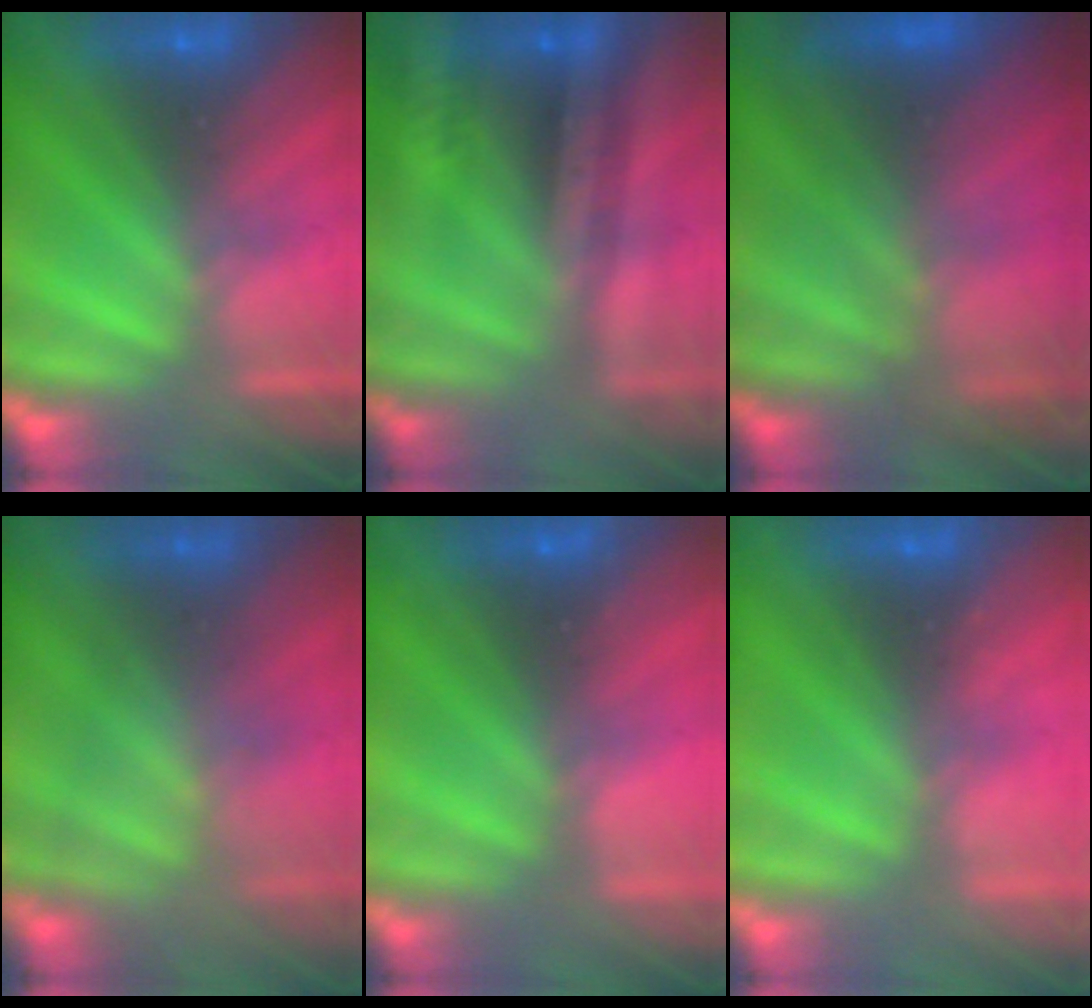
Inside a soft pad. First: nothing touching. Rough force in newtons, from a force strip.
{"total": 2.6}
{"total": 6.9}
{"total": 3.3}
{"total": 2.3}
{"total": 2.2}